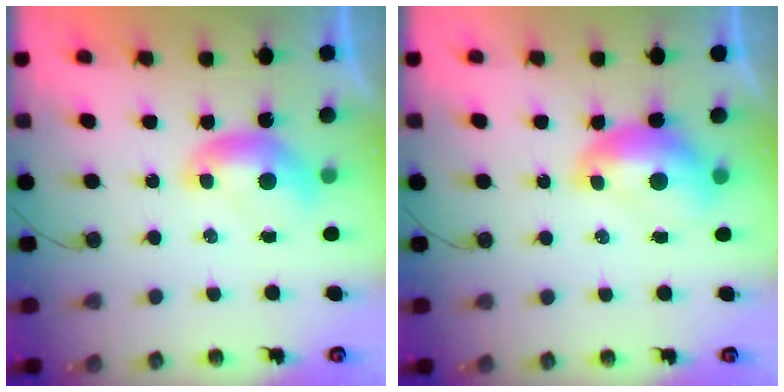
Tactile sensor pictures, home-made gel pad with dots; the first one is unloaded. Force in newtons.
{"total": 2.5, "press": 2.4, "slide": 0.7}